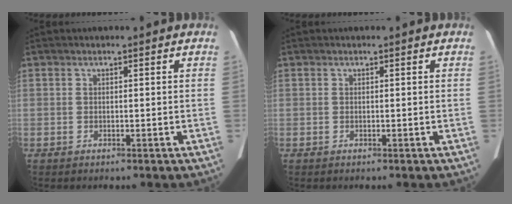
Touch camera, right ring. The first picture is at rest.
{"total": 0.0}